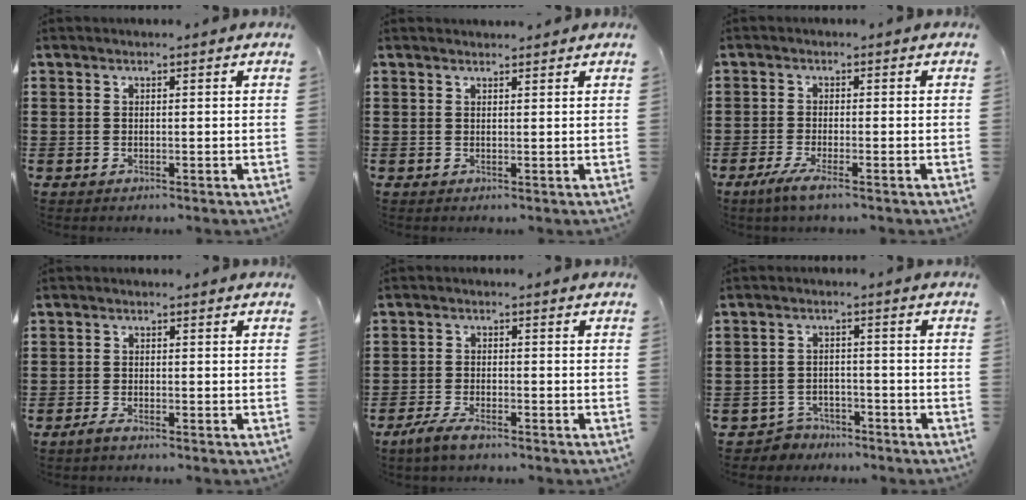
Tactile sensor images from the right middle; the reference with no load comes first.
{"total": 1.1, "force": [1.0, 0.2, 0.0], "torque": [0.005, -0.004, 0.019]}
{"total": 2.9, "force": [-1.8, 0.2, 2.3], "torque": [-0.052, -0.007, -0.036]}
{"total": 1.3, "force": [-1.1, 0.3, 0.7], "torque": [-0.022, -0.002, -0.025]}
{"total": 3.3, "force": [-2.5, 1.1, 2.0], "torque": [-0.048, 0.004, -0.051]}
{"total": 3.4, "force": [-3.2, 1.1, -0.1], "torque": [-0.008, 0.003, -0.069]}